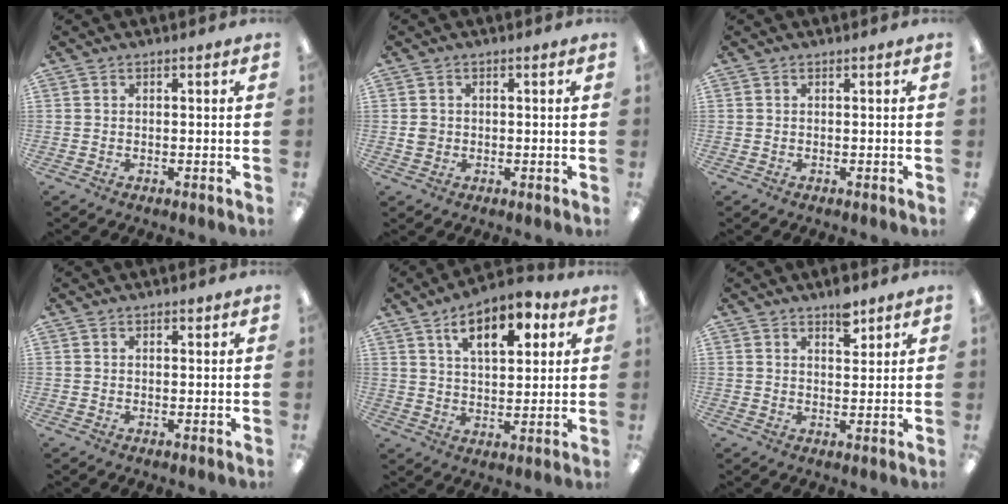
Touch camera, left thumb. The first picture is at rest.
{"total": 2.0, "force": [-0.1, 1.9, 0.7], "torque": [-0.005, 0.001, -0.006]}
{"total": 0.0}
{"total": 1.2, "force": [0.7, 0.6, 0.7], "torque": [-0.005, 0.000, 0.011]}
{"total": 12.2, "force": [6.7, 6.0, 8.2], "torque": [-0.114, -0.022, 0.113]}
{"total": 5.3, "force": [3.8, 2.4, 2.8], "torque": [-0.023, -0.023, 0.061]}